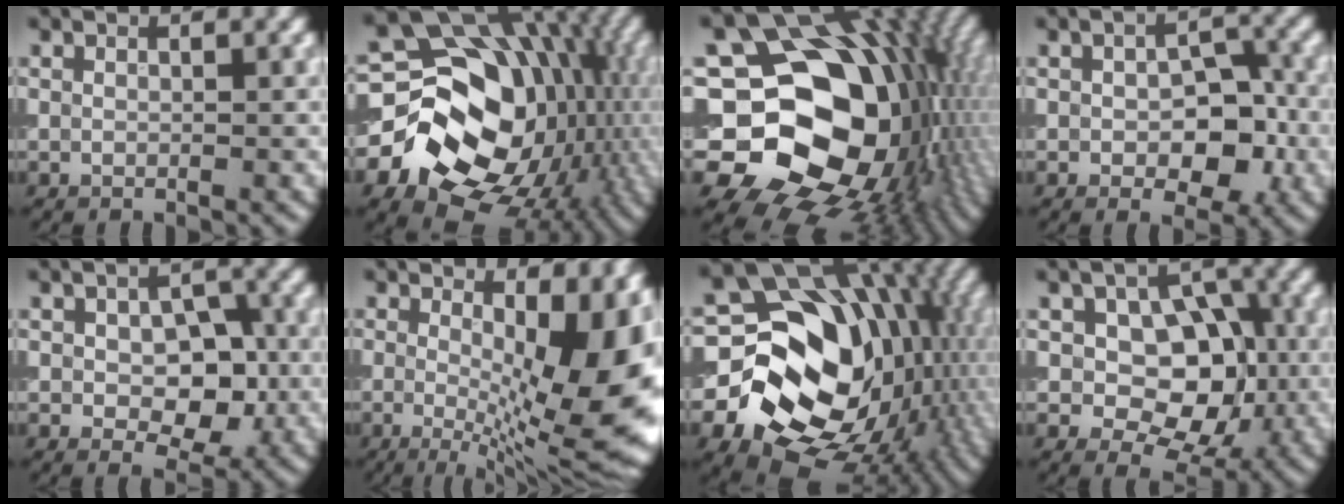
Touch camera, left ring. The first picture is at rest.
{"total": 18.0, "force": [-2.2, 14.6, 10.3], "torque": [-0.159, -0.022, -0.015]}
{"total": 19.0, "force": [-0.8, 14.6, 12.2], "torque": [-0.214, -0.016, -0.003]}
{"total": 5.6, "force": [-1.0, 3.2, 4.4], "torque": [-0.058, -0.004, -0.015]}
{"total": 5.7, "force": [-0.5, 3.4, 4.5], "torque": [-0.065, -0.007, -0.006]}
{"total": 14.7, "force": [0.6, 5.5, 13.6], "torque": [-0.153, -0.003, 0.008]}
{"total": 18.1, "force": [-2.1, 14.5, 10.6], "torque": [-0.161, -0.032, -0.011]}
{"total": 8.5, "force": [-0.2, 5.8, 6.1], "torque": [-0.080, 0.004, -0.012]}